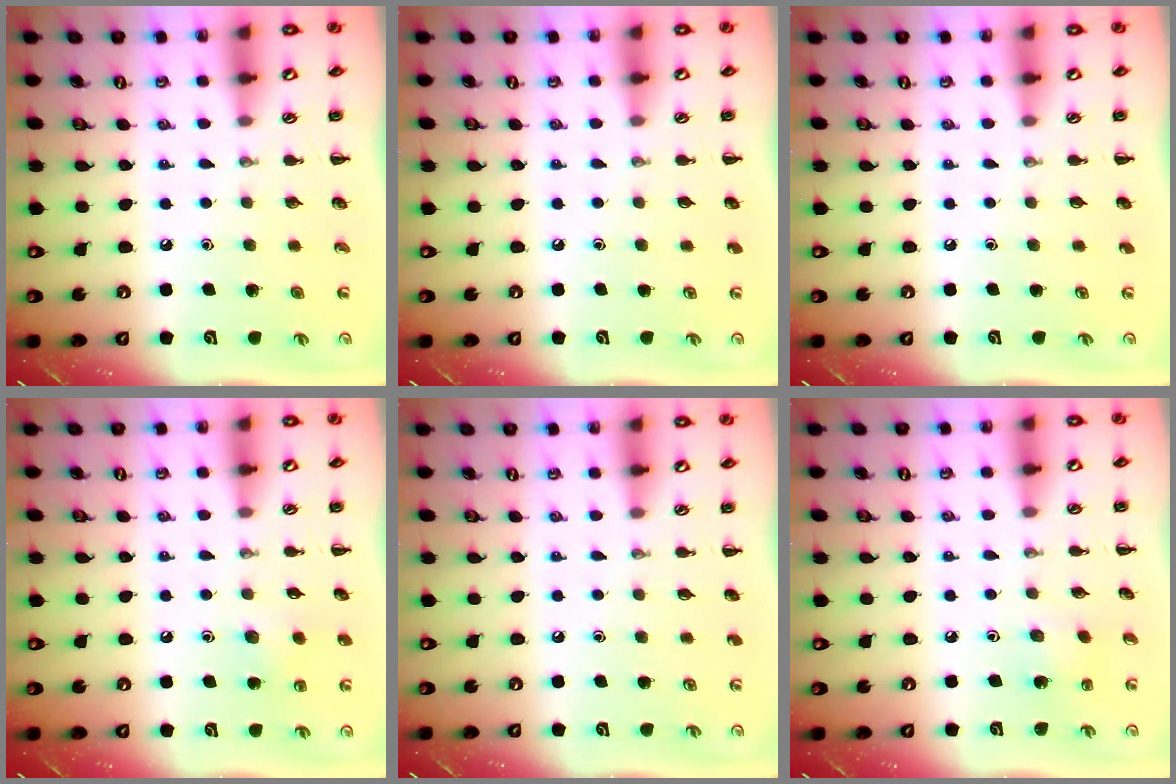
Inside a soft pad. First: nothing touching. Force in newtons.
{"total": 0.0}
{"total": 0.0}
{"total": 4.9, "press": 4.8, "slide": 1.1}
{"total": 0.0}
{"total": 1.4, "press": 1.2, "slide": 0.6}